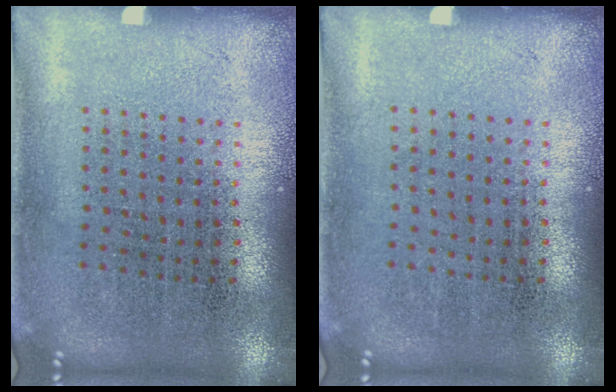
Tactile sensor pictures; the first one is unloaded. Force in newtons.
{"total": 0.0}